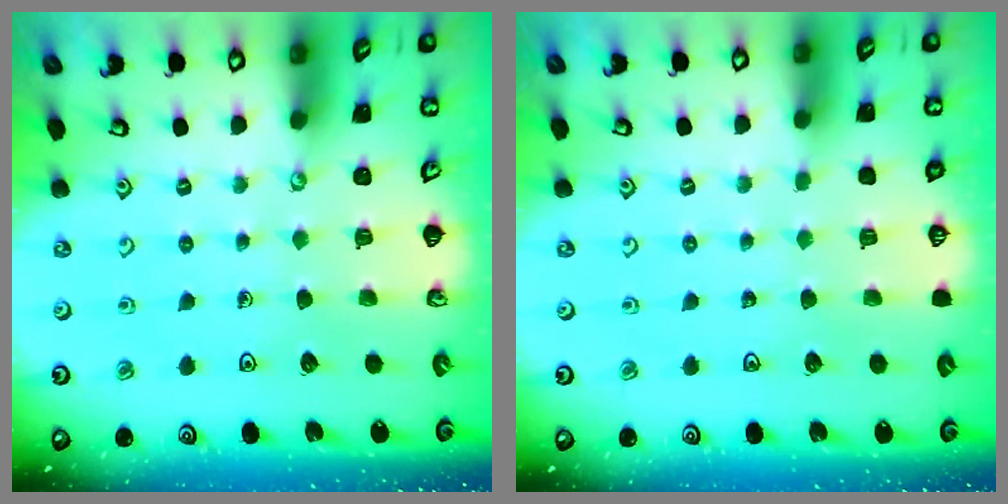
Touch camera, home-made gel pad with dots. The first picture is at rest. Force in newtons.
{"total": 0.0}